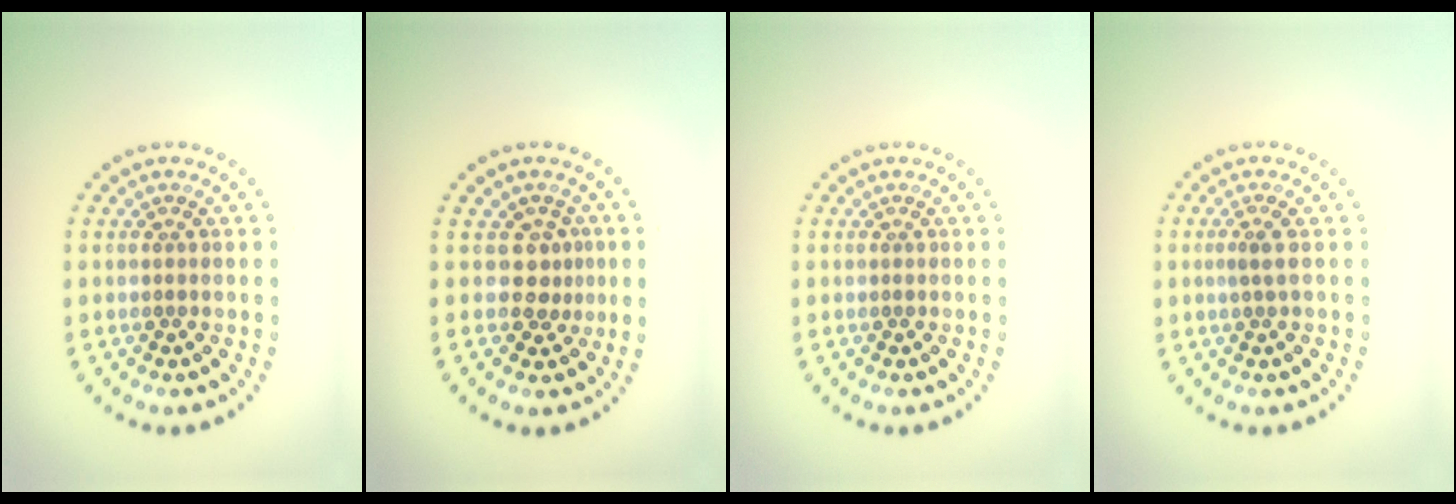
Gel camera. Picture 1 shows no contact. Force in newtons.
{"total": 2.0, "press": 1.4, "slide": 1.3}
{"total": 0.0}
{"total": 1.1, "press": 0.6, "slide": 0.9}